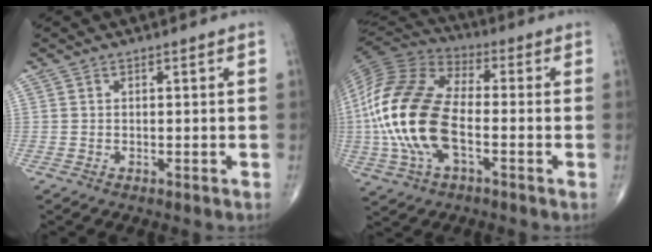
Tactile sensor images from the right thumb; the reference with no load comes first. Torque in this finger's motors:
{"motor_torque": [0.75, 0.77, 2.49, 0.18, 0.81]}